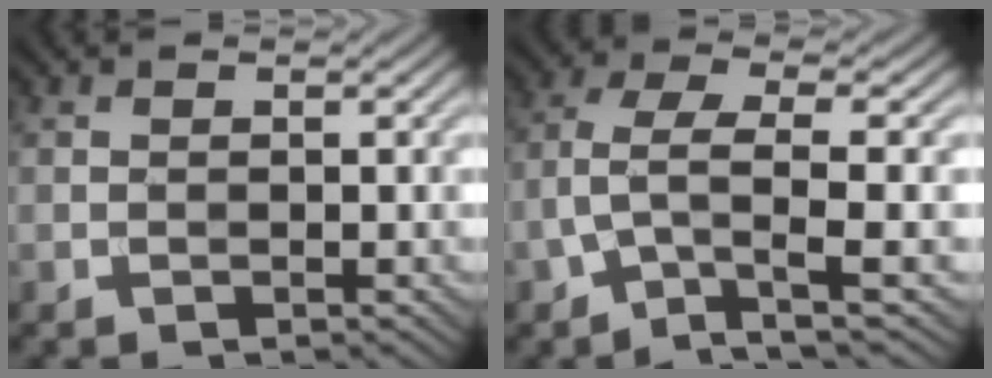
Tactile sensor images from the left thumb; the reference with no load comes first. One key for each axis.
{"total": 5.7, "fx": -1.9, "fy": 1.6, "fz": 5.2, "tx": -0.110, "ty": 0.007, "tz": -0.046}